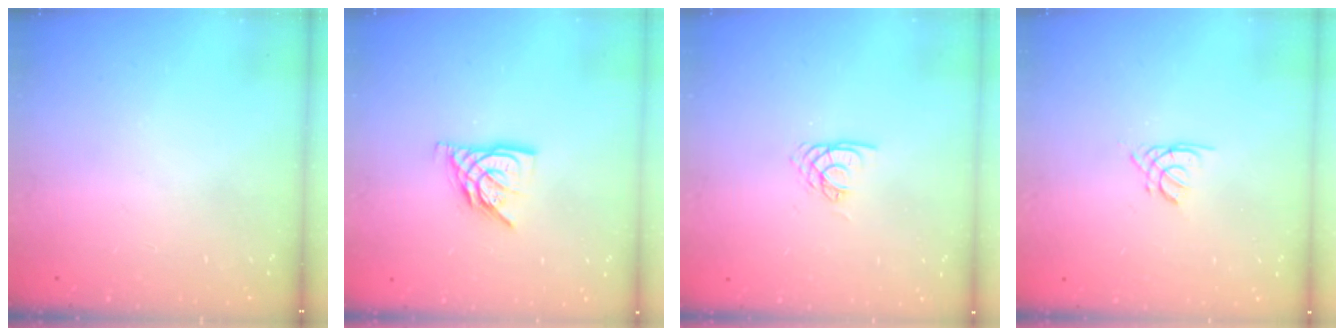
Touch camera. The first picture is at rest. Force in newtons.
{"total": 8.9, "press": 8.8, "slide": 1.3}
{"total": 2.8, "press": 2.8, "slide": 0.1}
{"total": 1.5, "press": 1.4, "slide": 0.3}